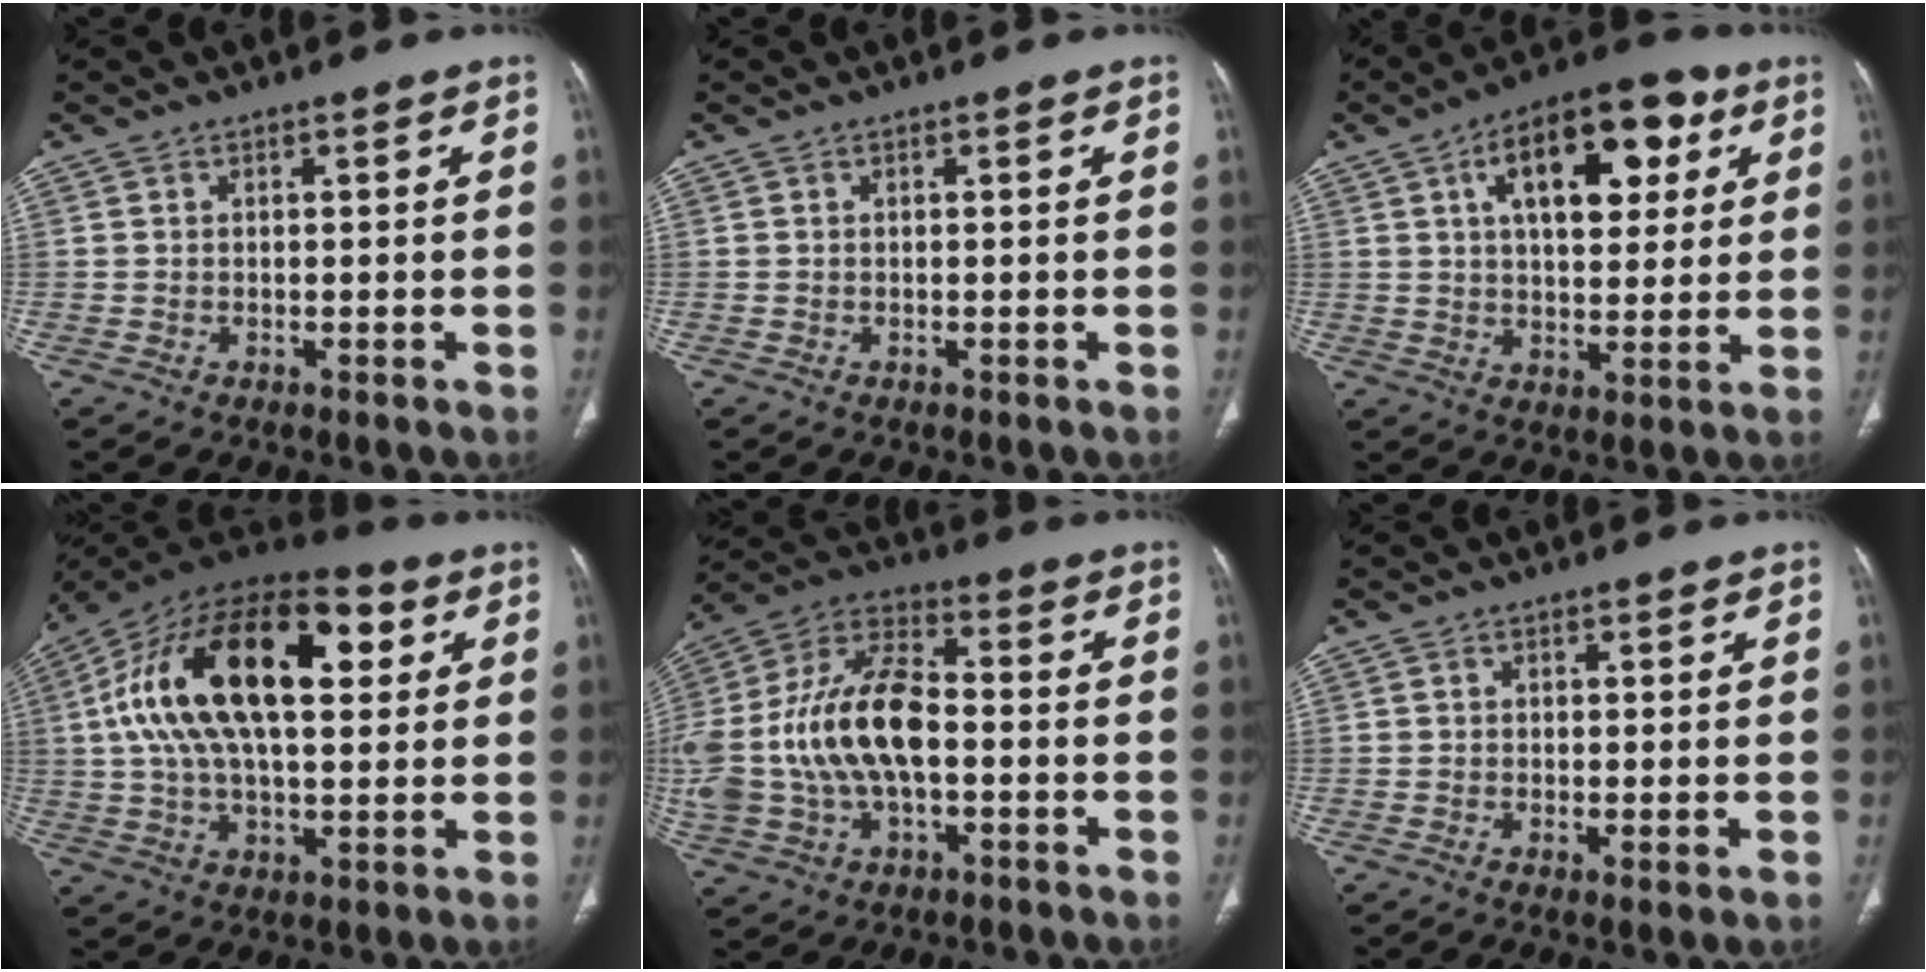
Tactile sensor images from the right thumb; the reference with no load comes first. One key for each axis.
{"total": 0.0}
{"total": 17.3, "fx": 6.3, "fy": 9.0, "fz": 13.4, "tx": -0.157, "ty": 0.003, "tz": 0.091}
{"total": 27.2, "fx": 6.6, "fy": 13.4, "fz": 22.7, "tx": -0.402, "ty": 0.029, "tz": 0.103}
{"total": 21.4, "fx": -1.6, "fy": 12.0, "fz": 17.6, "tx": -0.374, "ty": 0.031, "tz": -0.026}
{"total": 1.5, "fx": -0.2, "fy": 0.4, "fz": 1.4, "tx": -0.031, "ty": -0.008, "tz": -0.005}